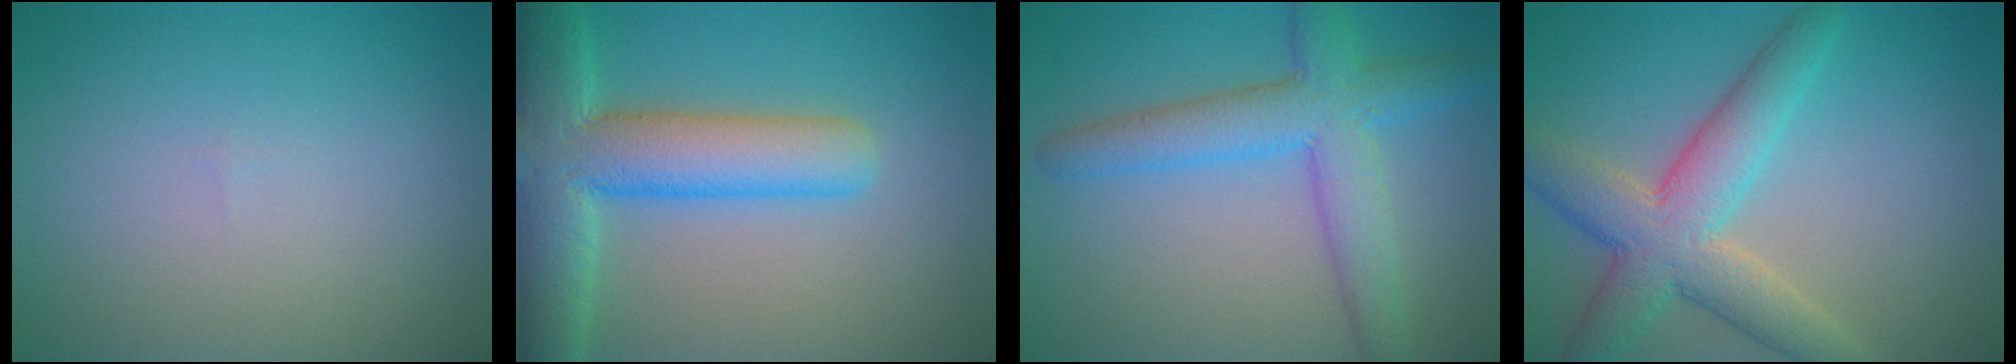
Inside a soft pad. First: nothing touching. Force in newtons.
{"total": 9.1, "press": 9.1, "slide": 0.6}
{"total": 5.9, "press": 5.9, "slide": 0.2}
{"total": 6.9, "press": 6.9, "slide": 0.4}